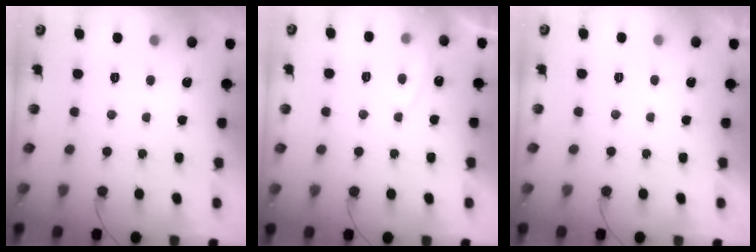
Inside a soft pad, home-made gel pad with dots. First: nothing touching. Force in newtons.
{"total": 1.9, "press": 1.8, "slide": 0.7}
{"total": 2.2, "press": 2.2, "slide": 0.4}